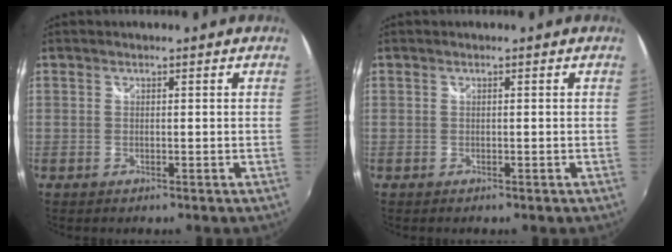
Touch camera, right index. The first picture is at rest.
{"total": 0.0}